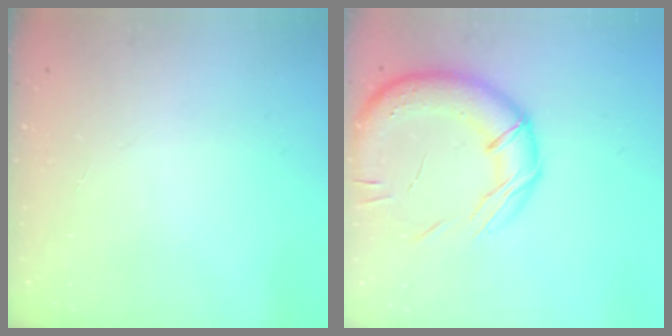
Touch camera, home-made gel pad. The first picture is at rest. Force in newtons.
{"total": 17.5, "press": 17.4, "slide": 2.2}